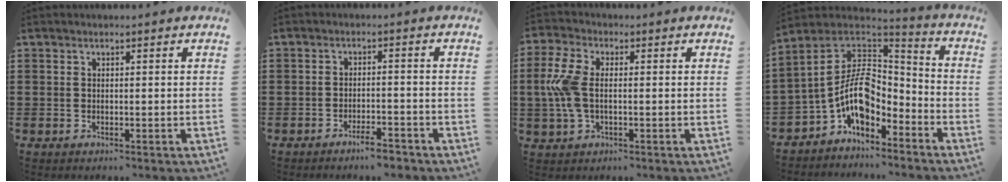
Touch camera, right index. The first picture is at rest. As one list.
[{"total": 3.3, "force": [-2.9, 0.3, 1.5], "torque": [-0.027, 0.003, -0.056]}, {"total": 7.2, "force": [-0.2, 3.8, 6.1], "torque": [-0.165, -0.005, -0.015]}, {"total": 10.5, "force": [-3.5, 5.8, 8.1], "torque": [-0.184, -0.007, -0.076]}]